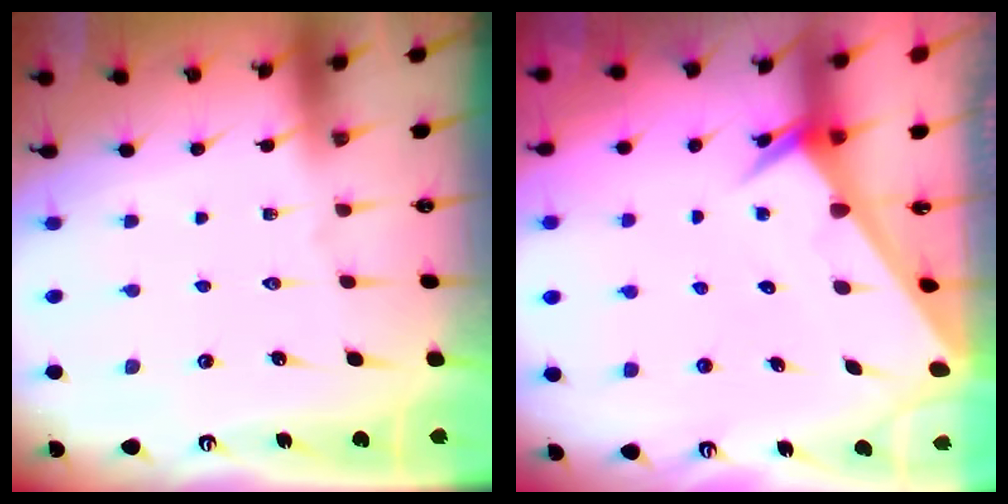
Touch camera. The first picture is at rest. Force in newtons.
{"total": 2.9, "press": 2.9, "slide": 0.0}